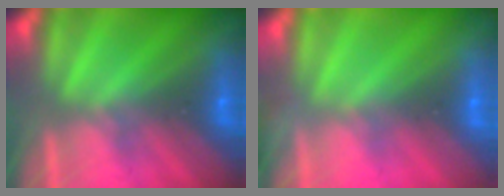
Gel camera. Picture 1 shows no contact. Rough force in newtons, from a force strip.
{"total": 2.8}